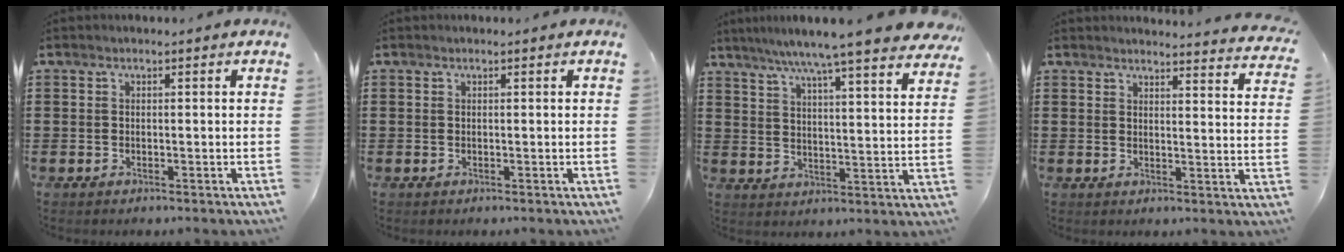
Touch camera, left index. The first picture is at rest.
{"total": 0.0}
{"total": 7.6, "force": [6.5, -1.1, 3.7], "torque": [-0.097, -0.039, 0.106]}
{"total": 3.1, "force": [3.0, -0.3, 0.4], "torque": [-0.014, -0.023, 0.052]}